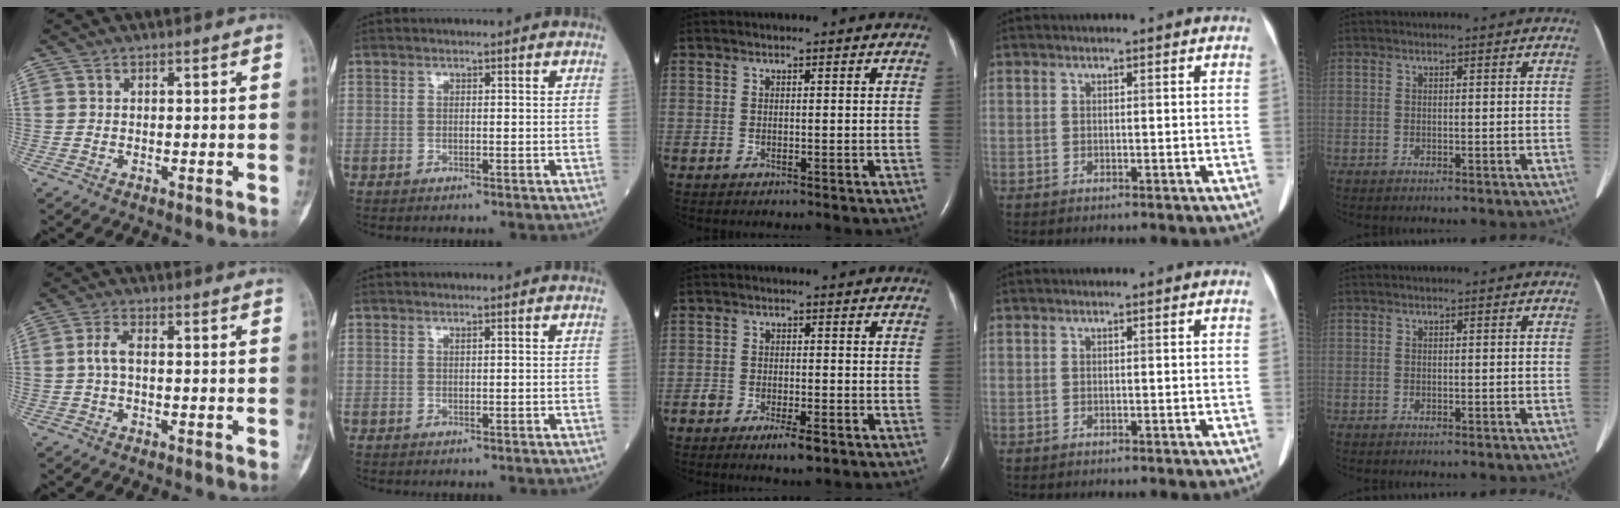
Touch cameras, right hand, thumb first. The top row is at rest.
{"thumb": {"total": 3.1, "force": [-0.1, 1.4, 2.8], "torque": [-0.062, 0.005, -0.005]}, "middle": {"total": 4.4, "force": [-2.8, 1.3, 3.2], "torque": [-0.058, -0.003, -0.044]}}